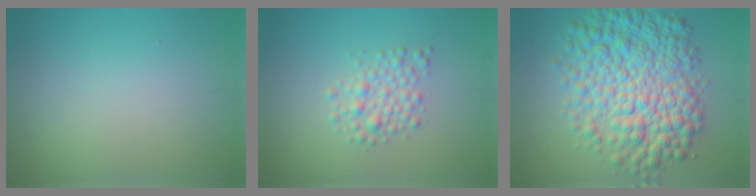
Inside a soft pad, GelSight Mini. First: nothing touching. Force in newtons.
{"total": 2.5, "press": 2.5, "slide": 0.0}
{"total": 9.8, "press": 9.8, "slide": 0.1}